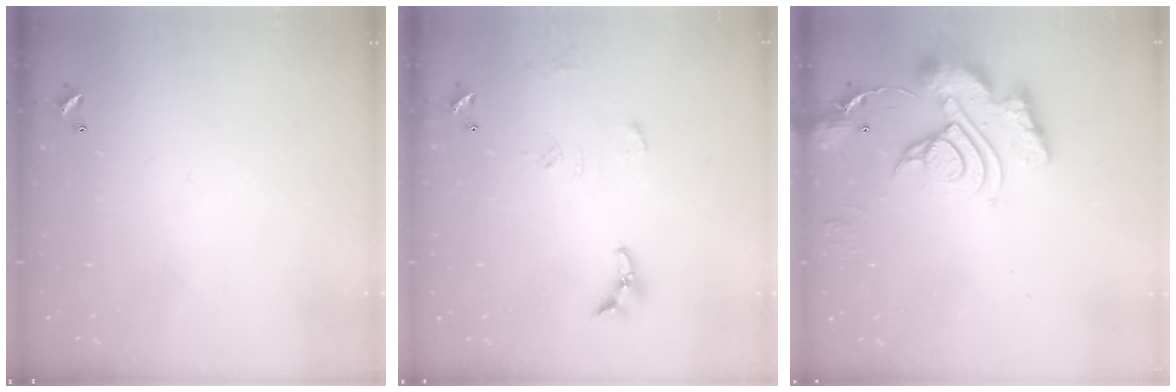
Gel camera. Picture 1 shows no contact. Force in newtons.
{"total": 8.7, "press": 8.7, "slide": 0.6}
{"total": 15.0, "press": 14.9, "slide": 1.6}